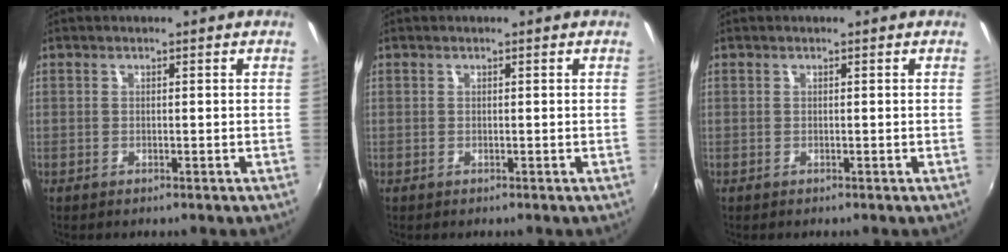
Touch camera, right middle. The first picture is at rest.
{"total": 0.0}
{"total": 0.0}